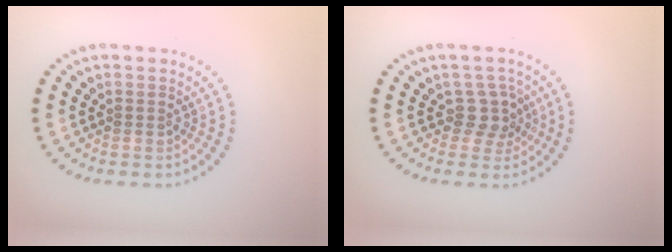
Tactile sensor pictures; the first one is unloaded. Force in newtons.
{"total": 2.3, "press": 1.8, "slide": 1.5}